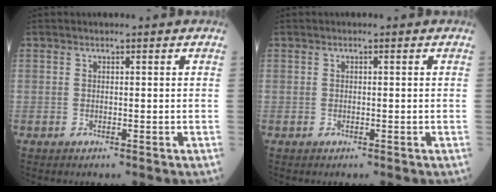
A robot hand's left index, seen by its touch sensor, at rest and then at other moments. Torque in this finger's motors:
{"motor_torque": [-0.02, 0.07, -0.01, -0.01]}